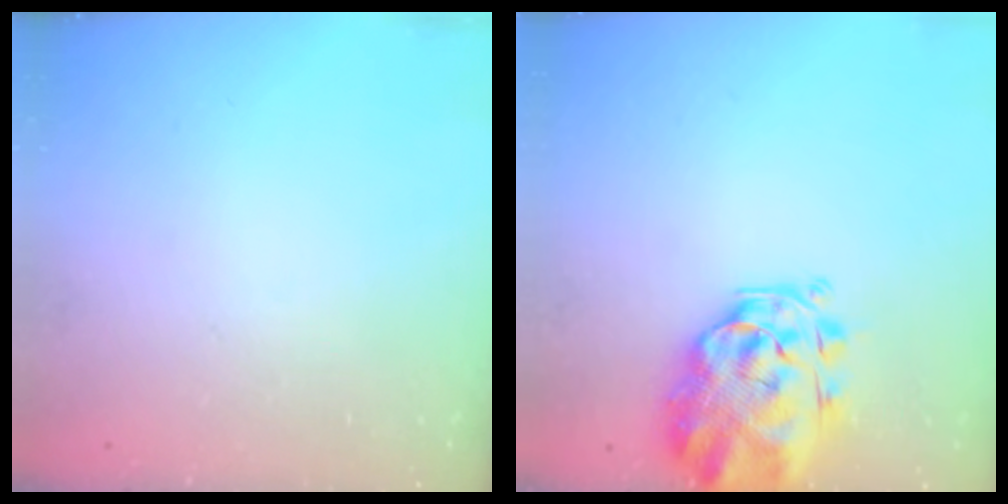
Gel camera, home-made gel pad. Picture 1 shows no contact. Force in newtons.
{"total": 3.4, "press": 3.0, "slide": 1.6}